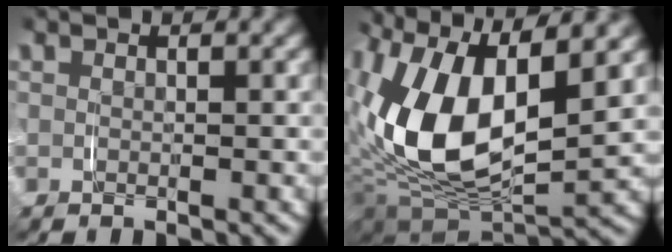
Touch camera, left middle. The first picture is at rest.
{"total": 11.6, "force": [0.7, 6.8, 9.4], "torque": [-0.206, -0.011, 0.010]}